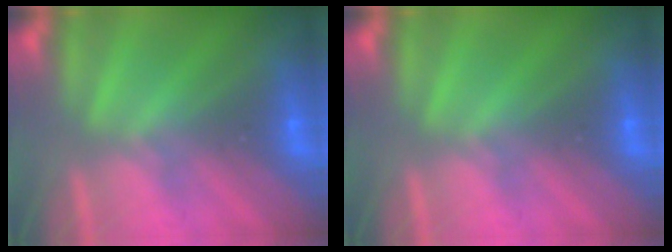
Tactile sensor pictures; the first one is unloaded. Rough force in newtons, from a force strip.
{"total": 0.0}